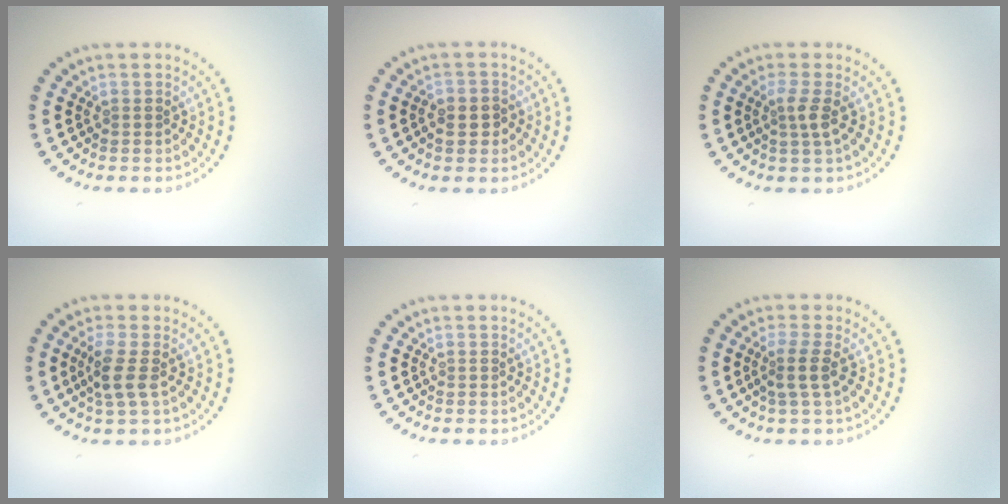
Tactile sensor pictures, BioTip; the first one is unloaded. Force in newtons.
{"total": 2.2, "press": 2.1, "slide": 0.5}
{"total": 1.8, "press": 1.3, "slide": 1.2}
{"total": 2.4, "press": 2.0, "slide": 1.2}
{"total": 0.0}
{"total": 2.1, "press": 1.6, "slide": 1.4}